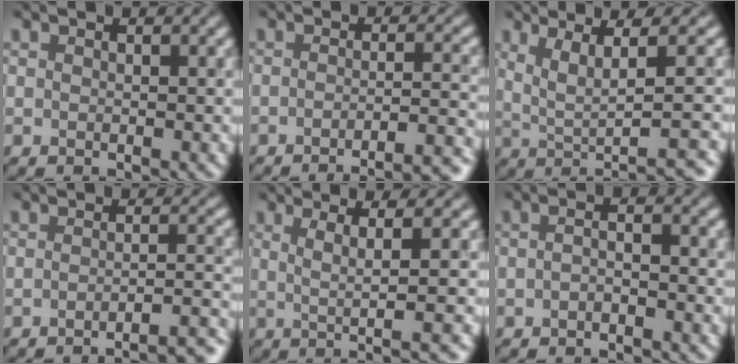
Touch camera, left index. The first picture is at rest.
{"total": 6.7, "force": [-5.0, 1.3, 4.2], "torque": [-0.034, 0.017, -0.045]}
{"total": 5.9, "force": [0.7, 0.9, 5.8], "torque": [-0.086, 0.010, 0.034]}
{"total": 5.9, "force": [-4.8, 0.8, 3.3], "torque": [-0.026, 0.016, -0.048]}
{"total": 4.0, "force": [0.3, 0.2, 4.0], "torque": [-0.071, 0.010, 0.021]}
{"total": 1.2, "force": [-1.1, 0.0, 0.6], "torque": [-0.019, 0.001, -0.012]}